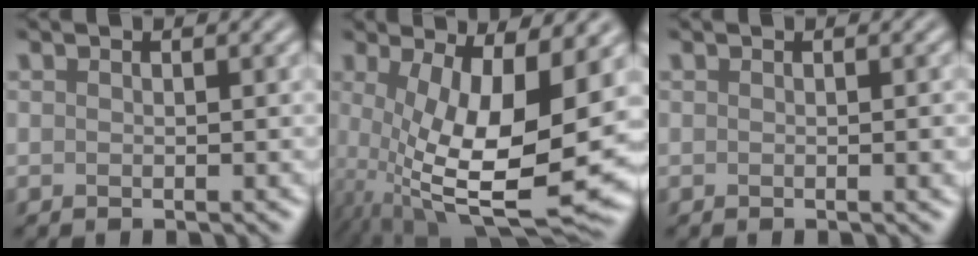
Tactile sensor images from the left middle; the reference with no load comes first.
{"total": 12.5, "force": [-0.6, 4.0, 11.8], "torque": [-0.204, -0.023, 0.001]}
{"total": 1.0, "force": [-0.1, 0.2, 0.9], "torque": [-0.010, 0.000, -0.001]}